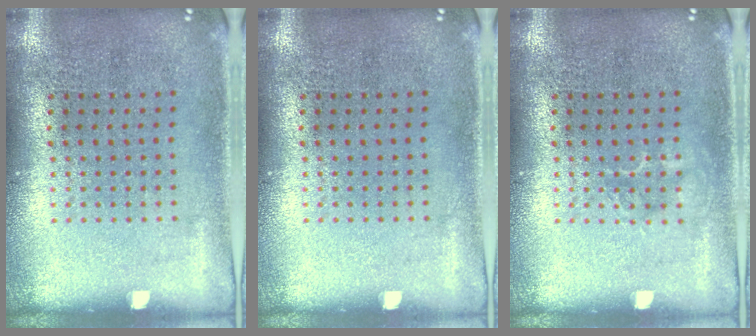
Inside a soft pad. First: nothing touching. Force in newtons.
{"total": 0.0}
{"total": 1.0, "press": 0.9, "slide": 0.2}